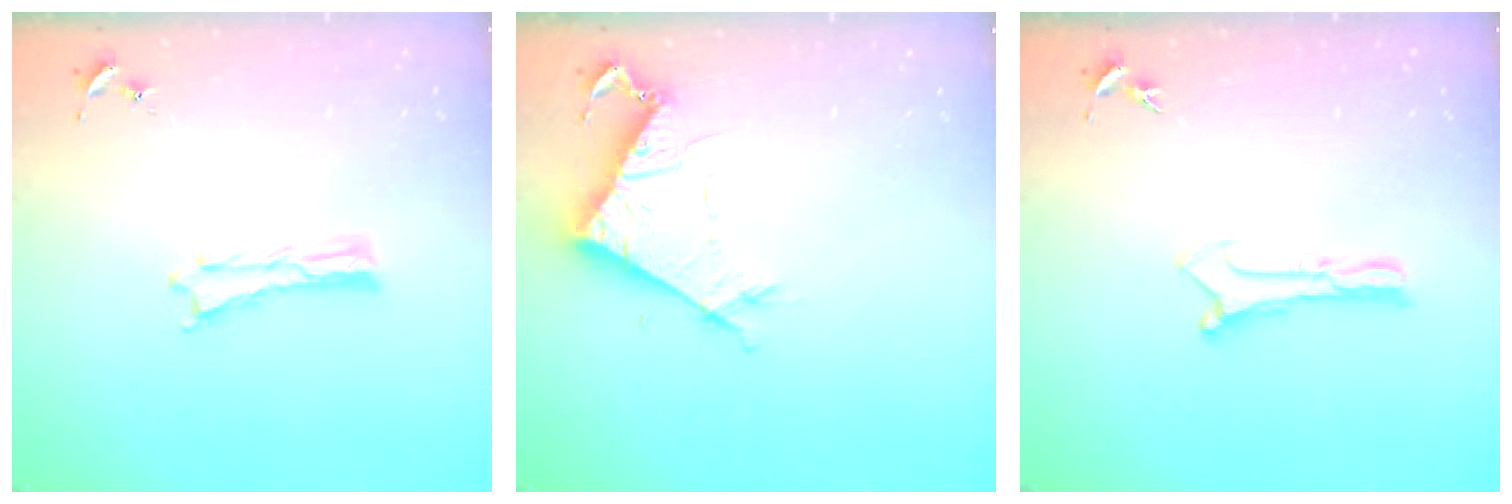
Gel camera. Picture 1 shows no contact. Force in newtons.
{"total": 8.3, "press": 8.3, "slide": 0.6}
{"total": 0.0}